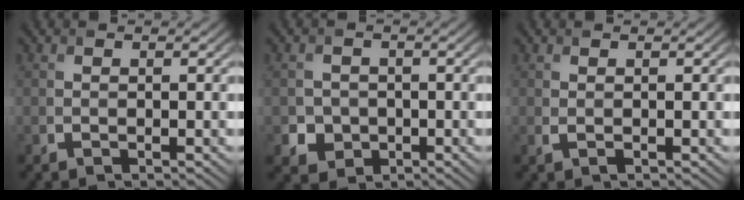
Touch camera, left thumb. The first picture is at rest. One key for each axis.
{"total": 3.1, "fx": -0.7, "fy": 2.9, "fz": 0.8, "tx": -0.014, "ty": -0.007, "tz": -0.018}
{"total": 0.6, "fx": 0.2, "fy": 0.2, "fz": 0.6, "tx": -0.015, "ty": 0.000, "tz": 0.004}